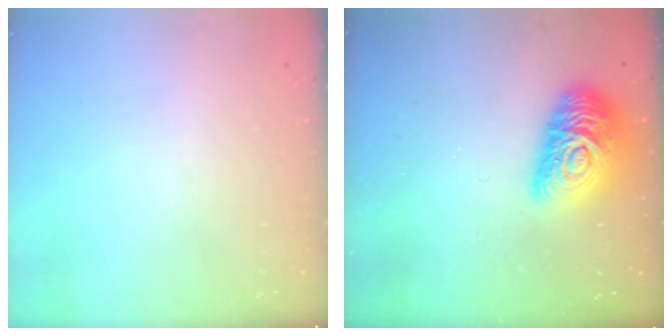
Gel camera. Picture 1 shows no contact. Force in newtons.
{"total": 16.7, "press": 16.7, "slide": 1.0}